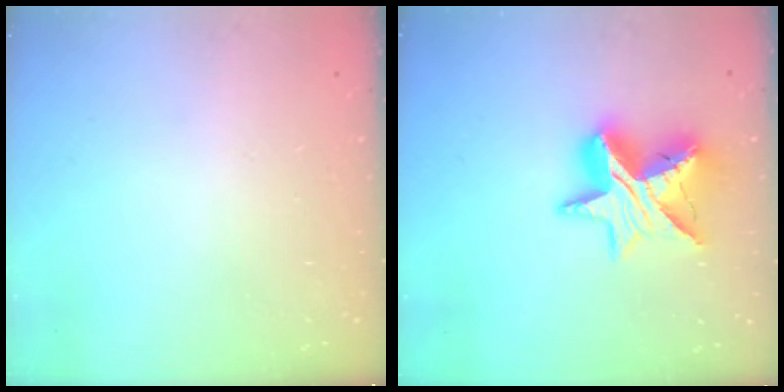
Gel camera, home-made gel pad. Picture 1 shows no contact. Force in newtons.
{"total": 14.6, "press": 14.5, "slide": 1.0}